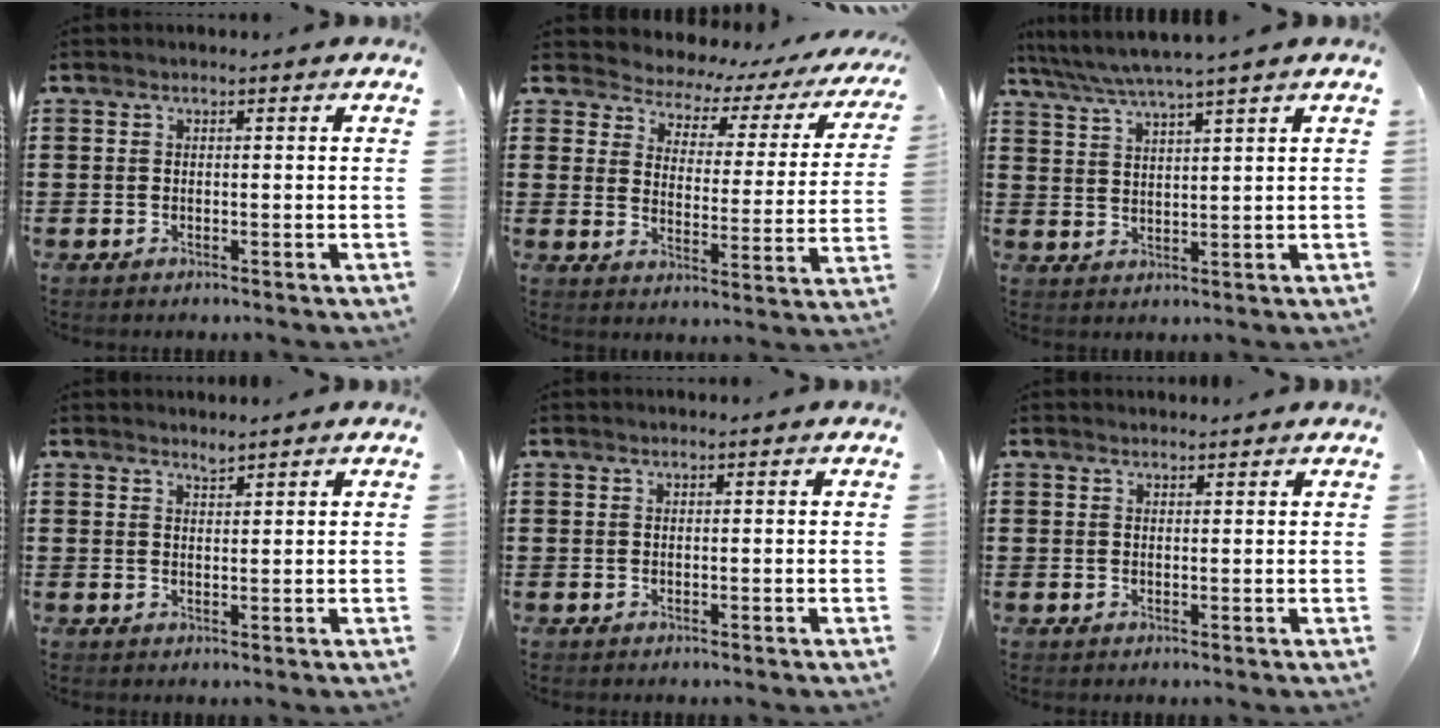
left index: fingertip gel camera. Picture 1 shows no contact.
{"total": 3.3, "force": [3.0, 1.2, 0.4], "torque": [-0.034, -0.028, 0.043]}
{"total": 4.5, "force": [3.9, -0.6, 2.2], "torque": [-0.055, -0.019, 0.066]}
{"total": 1.4, "force": [1.3, 0.1, 0.2], "torque": [-0.008, -0.001, 0.025]}
{"total": 0.0}
{"total": 1.0, "force": [1.0, 0.1, 0.0], "torque": [-0.003, 0.000, 0.021]}